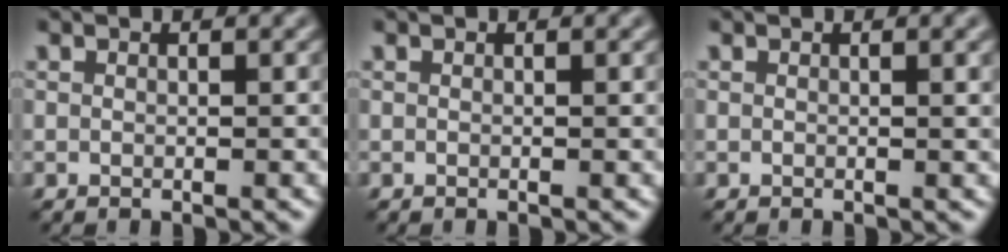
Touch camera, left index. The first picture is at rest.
{"total": 0.0}
{"total": 1.7, "force": [0.5, 0.5, 1.5], "torque": [-0.013, 0.005, 0.003]}